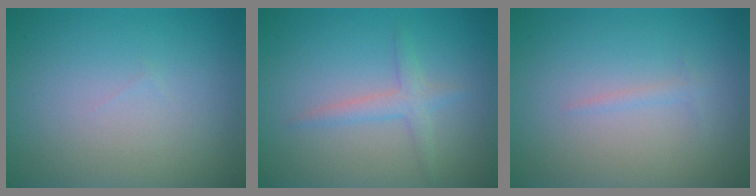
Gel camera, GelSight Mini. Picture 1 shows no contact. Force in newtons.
{"total": 2.0, "press": 2.0, "slide": 0.1}
{"total": 0.7, "press": 0.7, "slide": 0.0}